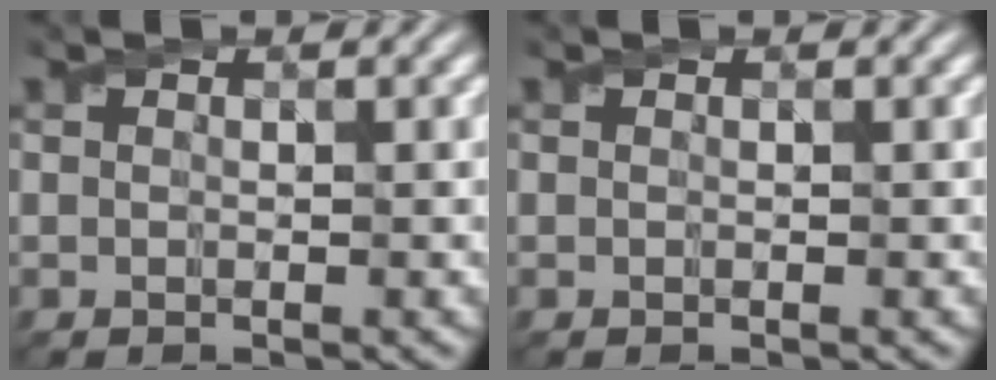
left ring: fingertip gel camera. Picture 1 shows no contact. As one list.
[{"total": 0.0}]